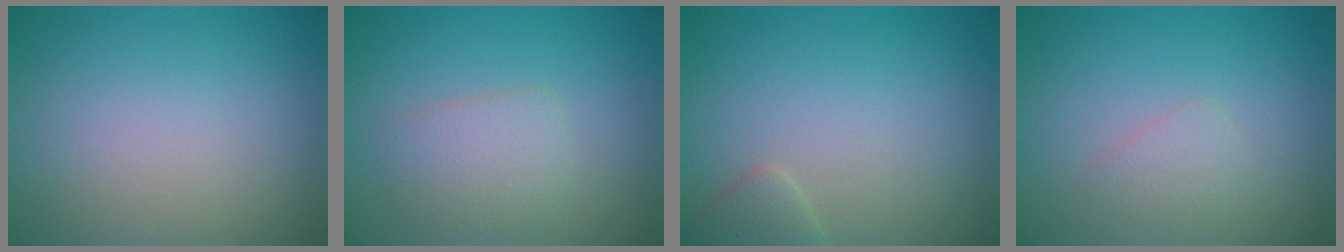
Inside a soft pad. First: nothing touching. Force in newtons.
{"total": 2.5, "press": 2.5, "slide": 0.1}
{"total": 1.5, "press": 1.5, "slide": 0.1}
{"total": 1.3, "press": 1.3, "slide": 0.0}